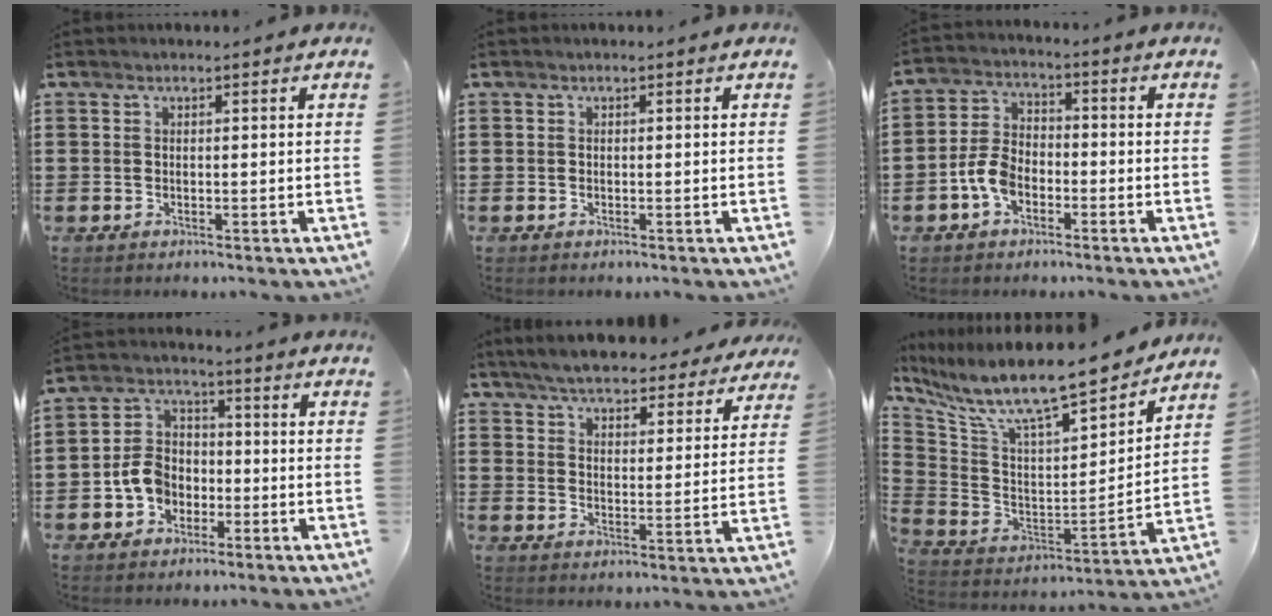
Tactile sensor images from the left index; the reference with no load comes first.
{"total": 0.0}
{"total": 5.6, "force": [-2.7, 3.5, 3.6], "torque": [-0.098, 0.003, -0.059]}
{"total": 6.7, "force": [-2.5, 5.4, 3.1], "torque": [-0.083, 0.016, -0.051]}
{"total": 5.8, "force": [5.7, 0.5, 1.3], "torque": [-0.052, -0.024, 0.102]}
{"total": 11.5, "force": [9.9, 1.7, 5.6], "torque": [-0.141, -0.073, 0.166]}